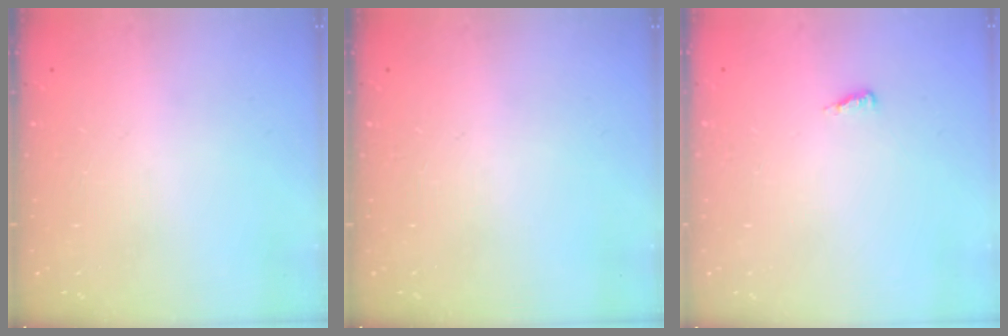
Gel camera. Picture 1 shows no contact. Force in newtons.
{"total": 0.0}
{"total": 3.7, "press": 3.7, "slide": 0.5}